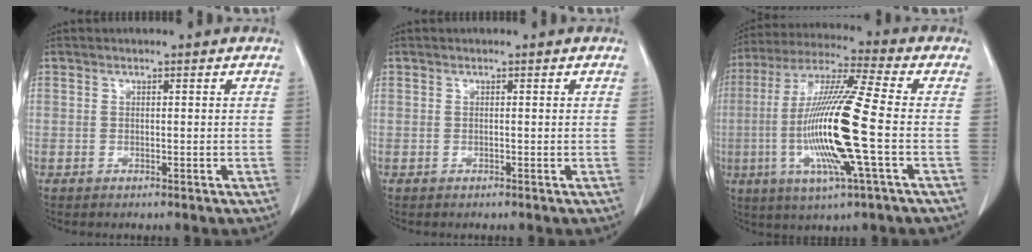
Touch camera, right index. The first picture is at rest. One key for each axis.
{"total": 0.0}
{"total": 17.4, "fx": -3.1, "fy": 0.1, "fz": 17.1, "tx": -0.351, "ty": -0.010, "tz": -0.067}